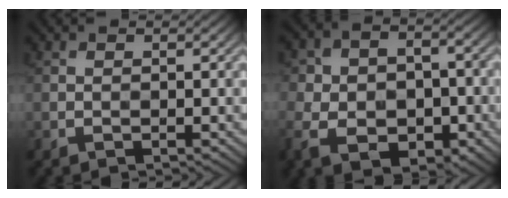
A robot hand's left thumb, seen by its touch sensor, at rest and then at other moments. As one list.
[{"total": 11.4, "force": [-4.0, 8.1, 7.0], "torque": [-0.128, -0.034, -0.068]}]